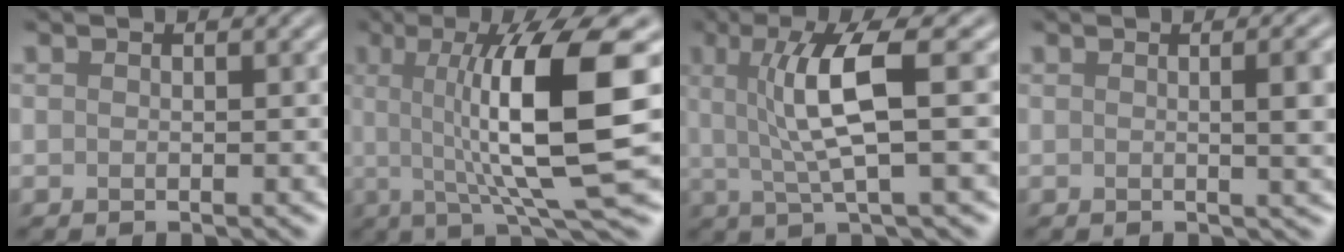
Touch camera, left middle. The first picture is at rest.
{"total": 11.5, "force": [1.0, 2.3, 11.2], "torque": [-0.152, 0.005, 0.025]}
{"total": 5.8, "force": [0.9, 0.9, 5.6], "torque": [-0.113, 0.007, 0.025]}
{"total": 4.8, "force": [0.4, 1.6, 4.6], "torque": [-0.034, 0.016, 0.007]}